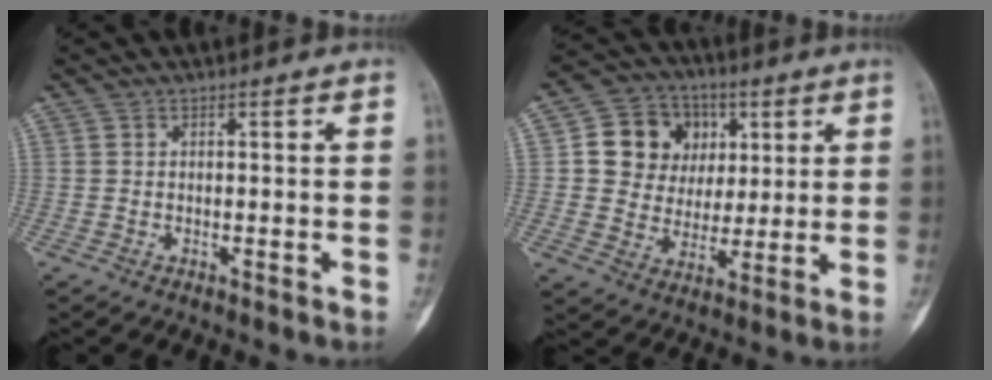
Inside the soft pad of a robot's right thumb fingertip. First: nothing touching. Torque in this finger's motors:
{"motor_torque": [1.10, 1.14, 0.40, -0.42, 0.04]}